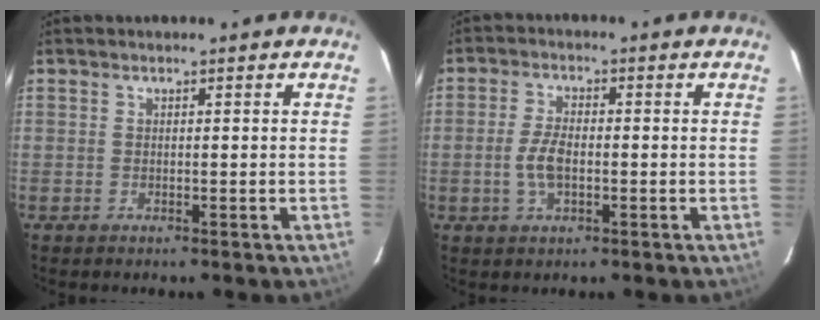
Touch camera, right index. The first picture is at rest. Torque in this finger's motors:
{"motor_torque": [0.85, -0.04, 0.20, 0.03]}